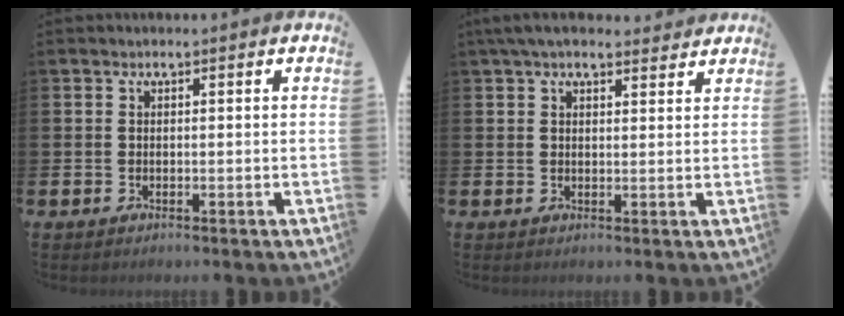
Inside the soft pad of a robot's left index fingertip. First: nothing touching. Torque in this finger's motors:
{"motor_torque": [1.12, -1.02, 0.33, 0.21]}